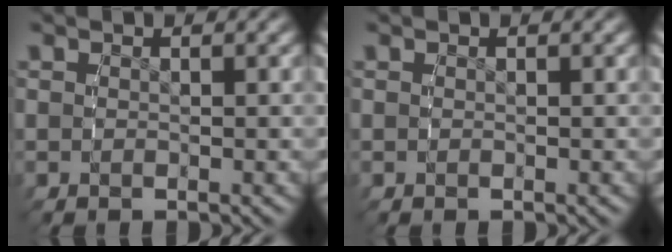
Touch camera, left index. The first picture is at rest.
{"total": 0.0}